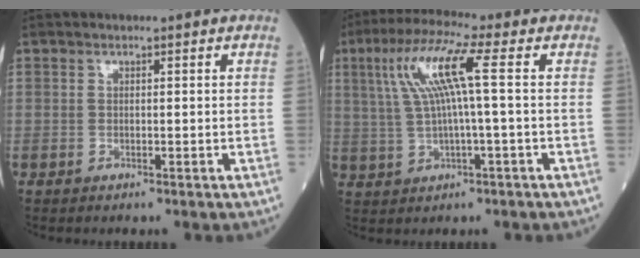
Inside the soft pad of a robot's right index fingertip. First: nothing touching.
{"total": 9.3, "force": [2.0, -0.1, 9.1], "torque": [-0.187, 0.023, 0.041]}